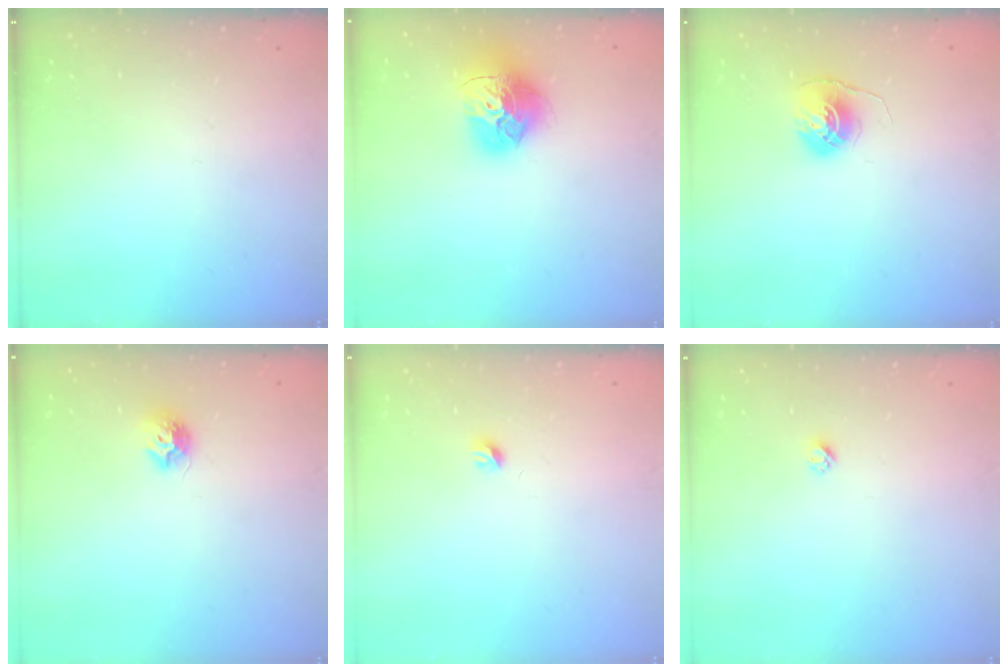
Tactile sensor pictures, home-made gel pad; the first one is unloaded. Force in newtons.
{"total": 16.9, "press": 16.8, "slide": 1.7}
{"total": 6.0, "press": 6.0, "slide": 0.5}
{"total": 7.5, "press": 7.5, "slide": 0.7}
{"total": 3.6, "press": 3.5, "slide": 0.6}
{"total": 2.3, "press": 2.3, "slide": 0.2}